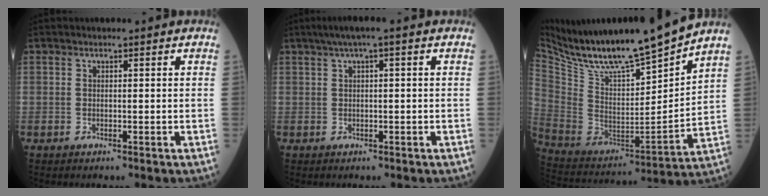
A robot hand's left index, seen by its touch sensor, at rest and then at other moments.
{"total": 3.8, "force": [2.0, 0.1, 3.3], "torque": [-0.057, 0.018, 0.033]}
{"total": 19.8, "force": [17.6, 0.6, 9.2], "torque": [-0.179, -0.031, 0.309]}